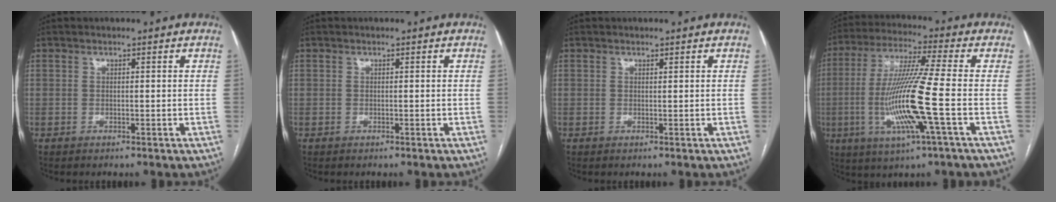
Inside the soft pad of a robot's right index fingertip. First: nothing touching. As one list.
[{"total": 0.0}, {"total": 0.0}, {"total": 14.3, "force": [-2.9, -0.8, 14.0], "torque": [-0.286, -0.012, -0.062]}]